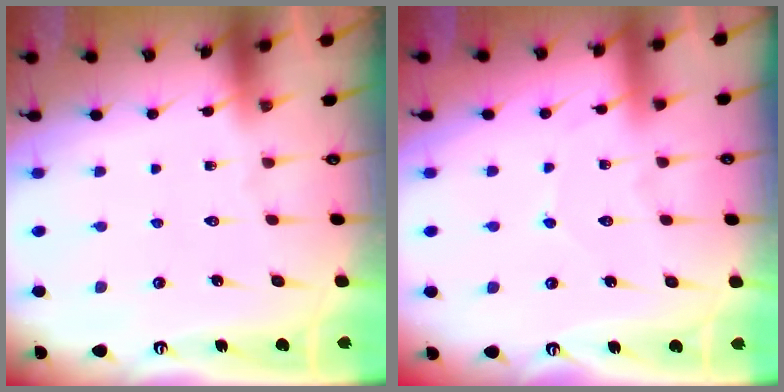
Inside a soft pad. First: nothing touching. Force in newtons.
{"total": 3.9, "press": 3.9, "slide": 0.4}